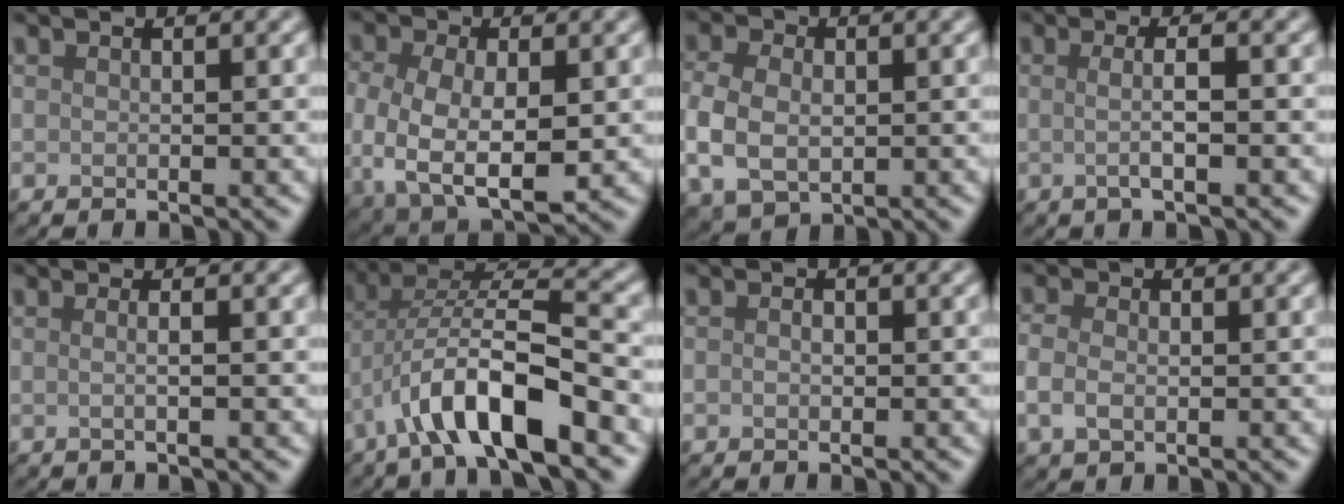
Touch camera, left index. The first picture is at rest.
{"total": 7.7, "force": [-0.9, 4.7, 6.1], "torque": [-0.132, -0.022, -0.006]}
{"total": 5.9, "force": [-0.6, 4.2, 4.1], "torque": [-0.097, -0.006, -0.014]}
{"total": 2.7, "force": [-0.1, 0.7, 2.7], "torque": [-0.043, -0.002, -0.006]}
{"total": 2.5, "force": [0.5, 1.3, 2.1], "torque": [-0.006, 0.002, -0.022]}
{"total": 8.8, "force": [-4.0, 2.4, 7.5], "torque": [-0.126, 0.014, -0.074]}
{"total": 1.0, "force": [0.0, 0.7, 0.7], "torque": [-0.012, -0.002, -0.004]}
{"total": 2.4, "force": [-0.5, 1.6, 1.6], "torque": [-0.037, -0.002, -0.013]}